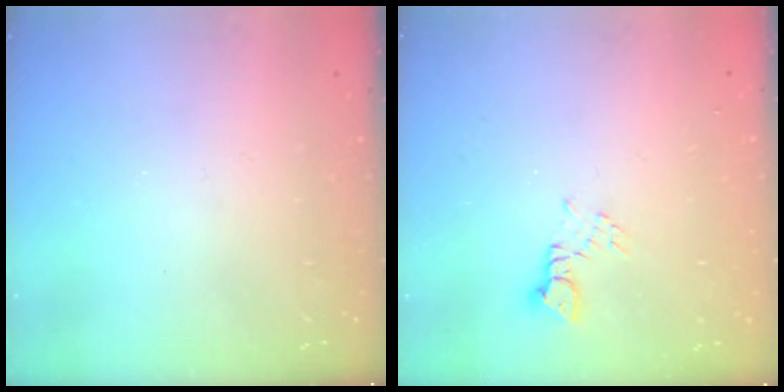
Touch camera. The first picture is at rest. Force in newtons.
{"total": 2.2, "press": 2.2, "slide": 0.1}